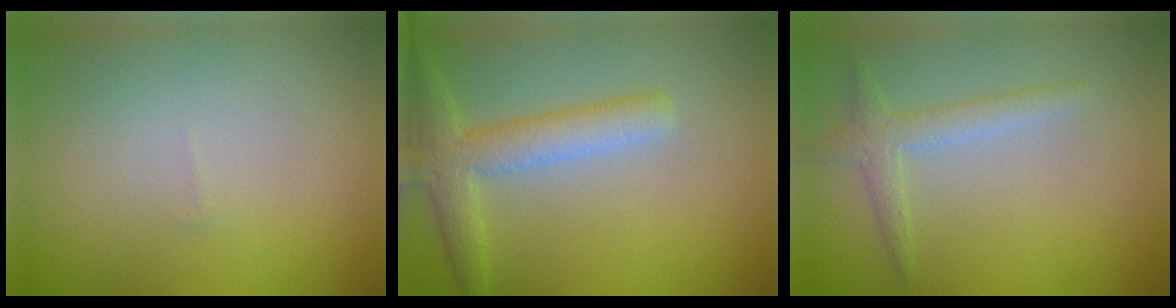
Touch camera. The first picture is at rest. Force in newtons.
{"total": 3.9, "press": 3.9, "slide": 0.2}
{"total": 2.1, "press": 2.1, "slide": 0.1}